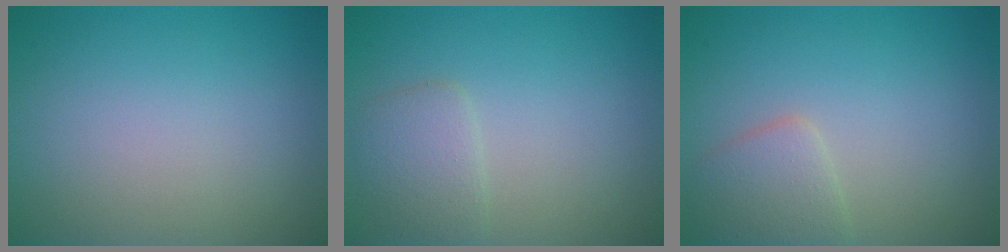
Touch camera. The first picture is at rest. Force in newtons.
{"total": 2.2, "press": 2.2, "slide": 0.1}
{"total": 2.5, "press": 2.5, "slide": 0.1}